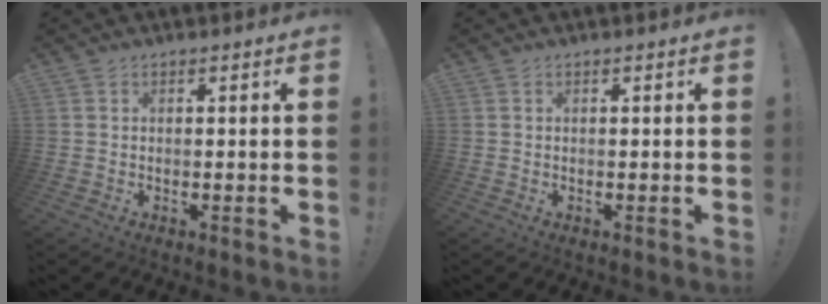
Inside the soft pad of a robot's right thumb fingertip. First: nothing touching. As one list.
[{"total": 0.0}]